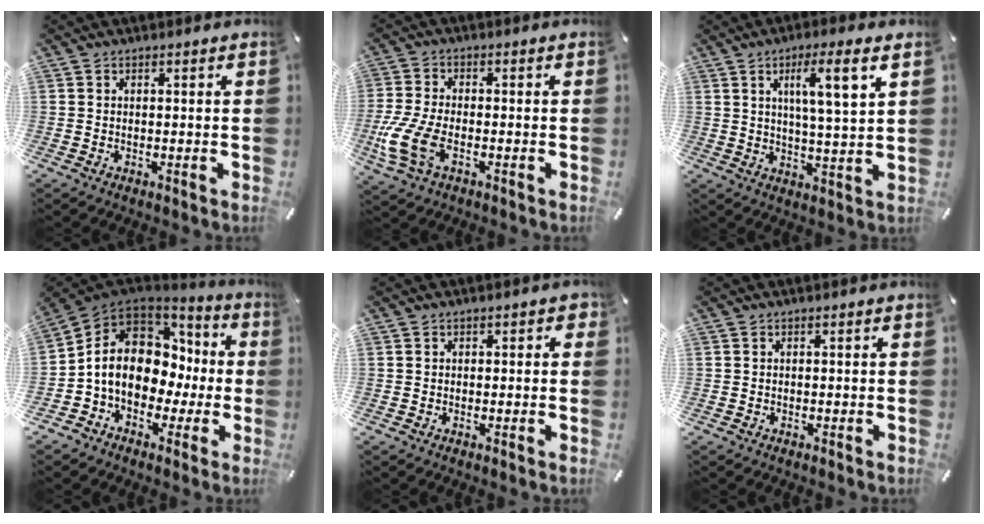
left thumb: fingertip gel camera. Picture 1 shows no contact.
{"total": 9.7, "force": [-3.3, 5.2, 7.5], "torque": [-0.166, -0.005, -0.056]}
{"total": 9.4, "force": [4.5, 1.0, 8.2], "torque": [-0.146, -0.011, 0.069]}
{"total": 13.8, "force": [-0.5, 11.2, 8.0], "torque": [-0.156, 0.005, -0.006]}
{"total": 1.2, "force": [0.2, 1.0, 0.7], "torque": [-0.005, 0.004, -0.001]}
{"total": 0.0}